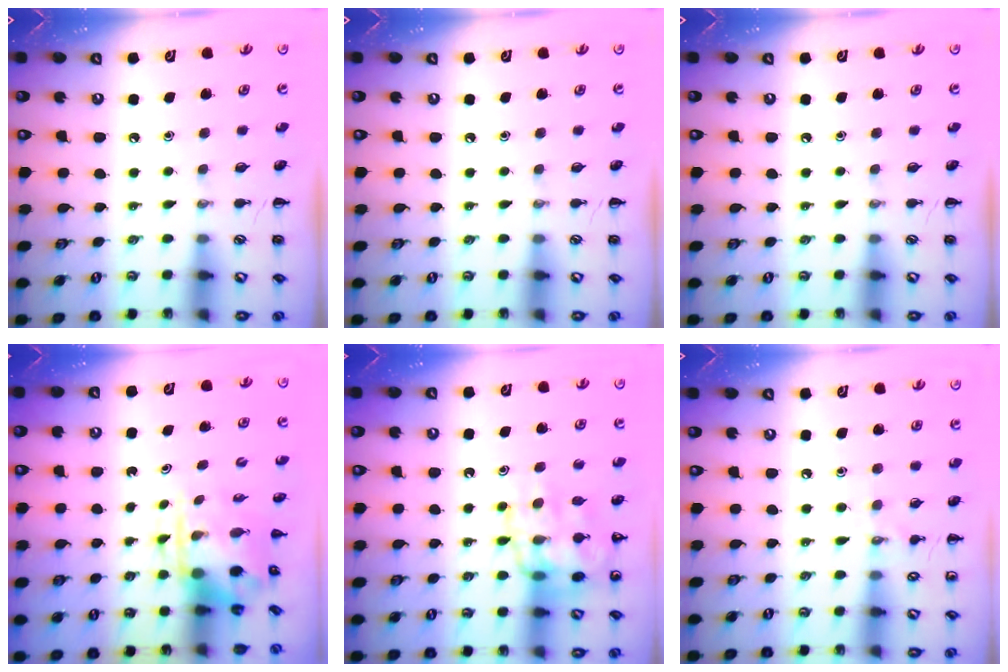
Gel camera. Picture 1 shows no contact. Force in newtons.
{"total": 0.0}
{"total": 0.0}
{"total": 3.9, "press": 3.8, "slide": 0.7}
{"total": 16.7, "press": 16.5, "slide": 2.8}
{"total": 6.6, "press": 6.3, "slide": 2.0}